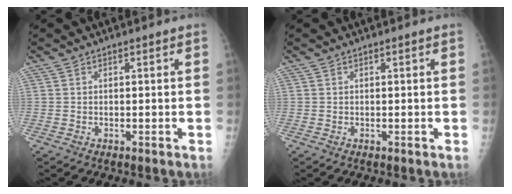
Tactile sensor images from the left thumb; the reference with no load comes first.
{"total": 0.0}